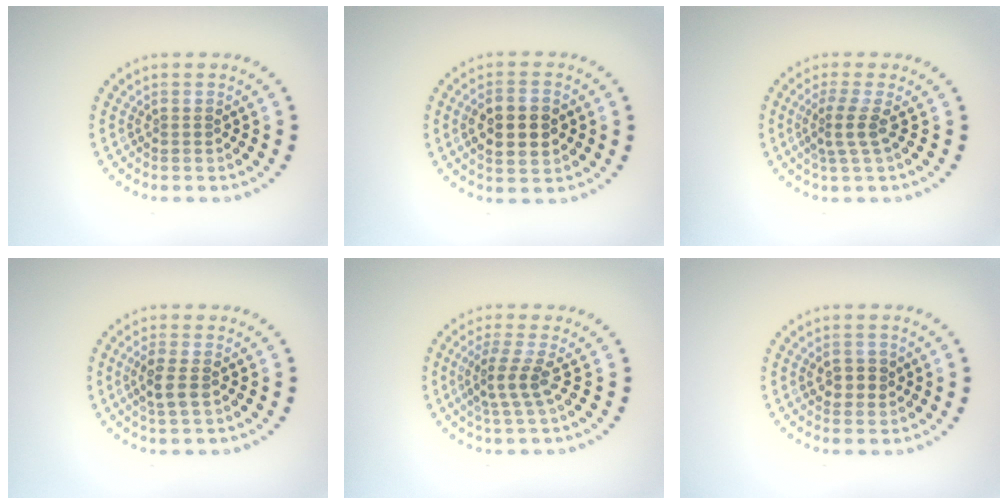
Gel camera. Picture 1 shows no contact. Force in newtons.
{"total": 4.8, "press": 4.8, "slide": 0.2}
{"total": 2.2, "press": 1.5, "slide": 1.6}
{"total": 2.3, "press": 2.1, "slide": 1.0}
{"total": 2.5, "press": 1.9, "slide": 1.7}
{"total": 2.0, "press": 1.9, "slide": 0.5}